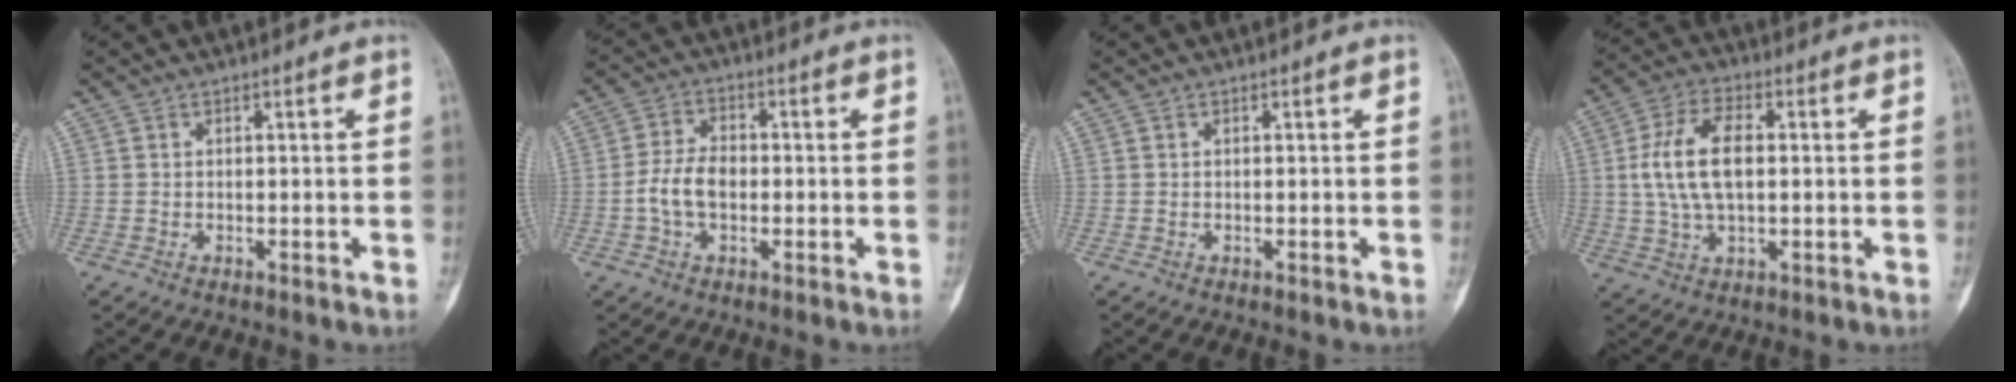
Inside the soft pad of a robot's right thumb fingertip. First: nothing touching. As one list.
[{"total": 6.6, "force": [-1.2, 4.1, 5.0], "torque": [-0.099, 0.020, -0.026]}, {"total": 0.0}, {"total": 11.6, "force": [1.0, 6.1, 9.7], "torque": [-0.193, 0.011, 0.020]}]